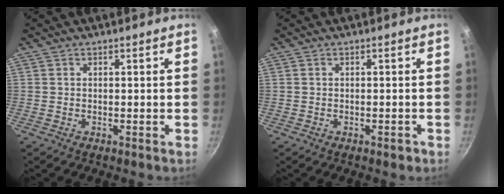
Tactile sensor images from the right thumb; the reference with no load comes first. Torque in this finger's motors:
{"motor_torque": [-0.29, 0.18, -0.29, 0.20, 0.05]}